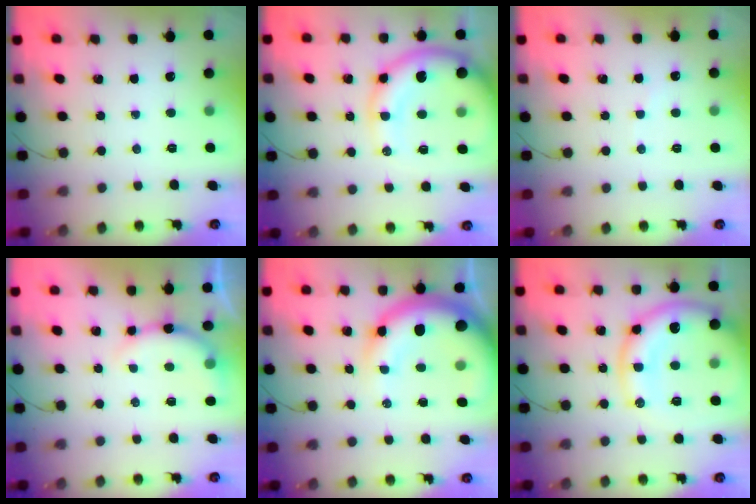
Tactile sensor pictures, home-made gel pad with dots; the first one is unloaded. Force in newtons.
{"total": 13.0, "press": 12.6, "slide": 3.2}
{"total": 2.7, "press": 2.7, "slide": 0.7}
{"total": 7.9, "press": 7.8, "slide": 1.0}
{"total": 14.1, "press": 13.7, "slide": 3.0}
{"total": 16.7, "press": 16.5, "slide": 2.8}